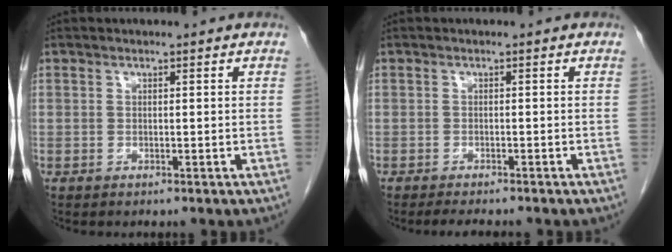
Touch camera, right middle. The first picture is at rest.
{"total": 4.1, "force": [-3.6, 0.6, 1.9], "torque": [-0.027, -0.009, -0.047]}